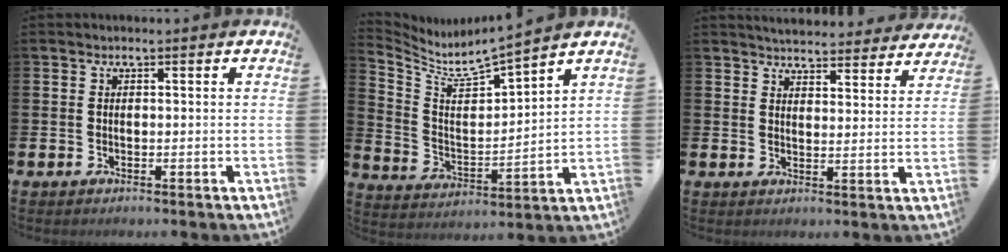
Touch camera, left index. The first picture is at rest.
{"total": 5.2, "force": [4.8, 0.7, 1.8], "torque": [-0.063, -0.049, 0.073]}
{"total": 5.0, "force": [4.9, 0.8, 0.1], "torque": [-0.006, -0.035, 0.086]}